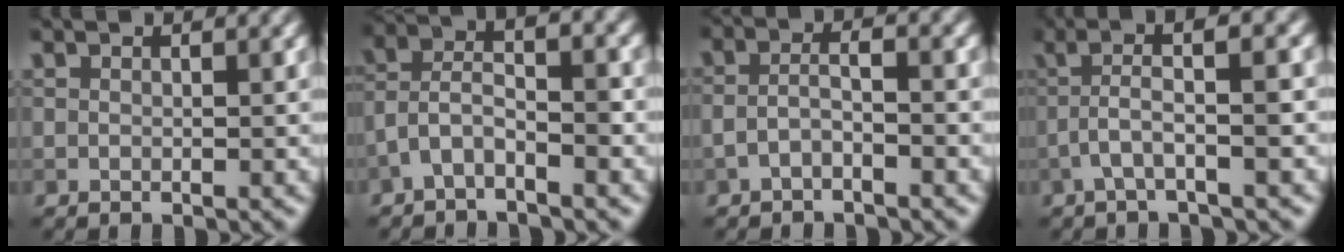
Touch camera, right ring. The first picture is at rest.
{"total": 4.1, "force": [-1.7, 1.6, 3.4], "torque": [-0.072, 0.018, -0.042]}
{"total": 2.0, "force": [-1.0, 0.6, 1.6], "torque": [-0.035, 0.008, -0.028]}
{"total": 4.0, "force": [-0.2, 0.5, 4.0], "torque": [-0.078, 0.023, -0.011]}